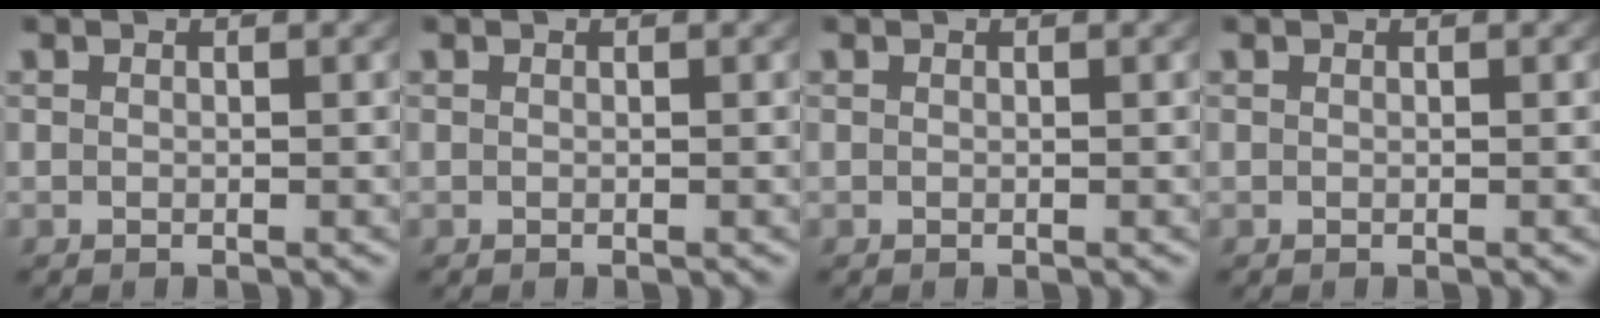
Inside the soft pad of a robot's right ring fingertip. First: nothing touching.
{"total": 0.0}
{"total": 0.0}
{"total": 0.0}